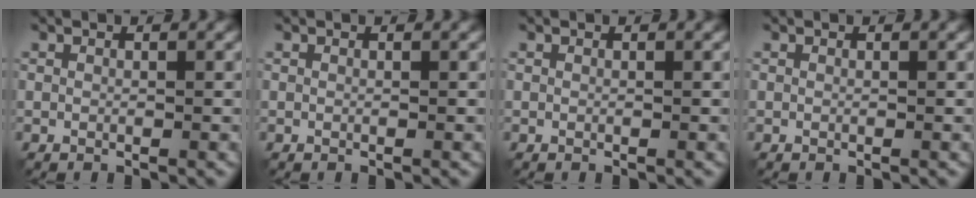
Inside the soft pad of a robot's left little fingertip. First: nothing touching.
{"total": 0.0}
{"total": 0.0}
{"total": 0.0}